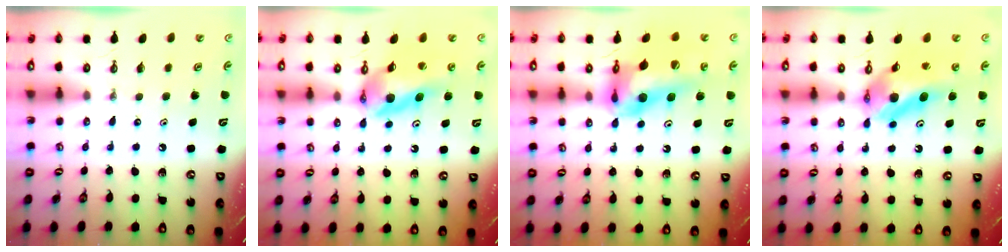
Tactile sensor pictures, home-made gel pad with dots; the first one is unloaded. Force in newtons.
{"total": 12.6, "press": 12.5, "slide": 1.6}
{"total": 18.8, "press": 18.7, "slide": 1.7}
{"total": 13.7, "press": 13.6, "slide": 1.6}